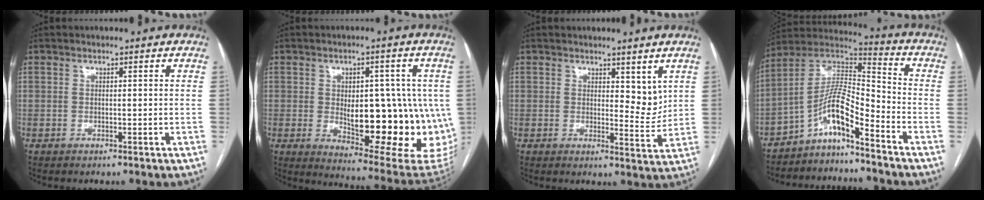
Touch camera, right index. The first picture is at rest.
{"total": 19.9, "force": [-1.7, 7.7, 18.3], "torque": [-0.182, 0.008, 0.006]}
{"total": 4.3, "force": [2.6, 2.0, 2.8], "torque": [-0.032, -0.014, 0.039]}
{"total": 10.1, "force": [-6.5, 1.1, 7.6], "torque": [-0.150, 0.025, -0.121]}